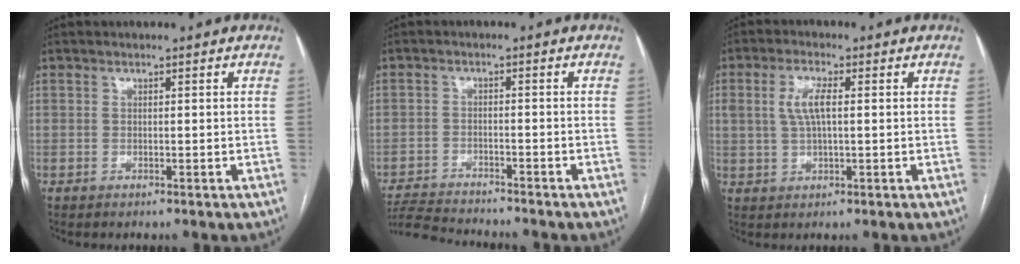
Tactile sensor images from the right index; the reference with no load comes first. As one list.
[{"total": 7.8, "force": [-7.6, 0.3, 1.5], "torque": [-0.025, -0.011, -0.133]}, {"total": 4.8, "force": [0.8, 1.4, 4.5], "torque": [-0.099, 0.008, 0.018]}]